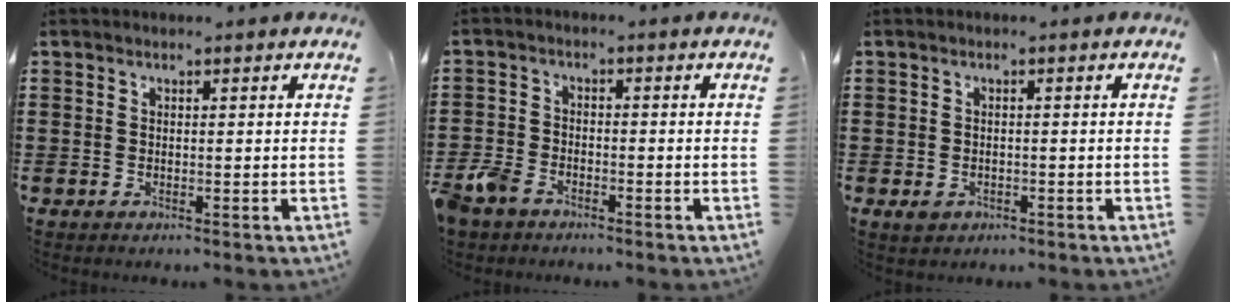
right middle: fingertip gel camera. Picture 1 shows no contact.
{"total": 4.0, "force": [-3.4, 1.8, 1.2], "torque": [-0.049, -0.003, -0.075]}
{"total": 1.1, "force": [-0.6, 0.8, 0.5], "torque": [-0.015, -0.001, -0.013]}